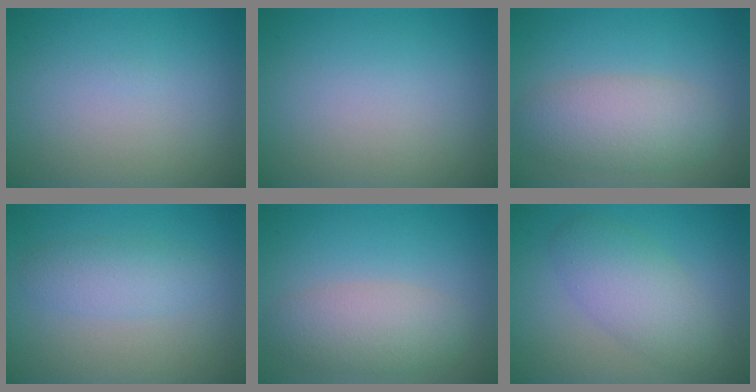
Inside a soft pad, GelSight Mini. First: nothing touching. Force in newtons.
{"total": 0.0}
{"total": 4.7, "press": 4.7, "slide": 0.1}
{"total": 2.4, "press": 2.4, "slide": 0.0}
{"total": 3.9, "press": 3.9, "slide": 0.1}
{"total": 4.1, "press": 4.0, "slide": 0.4}